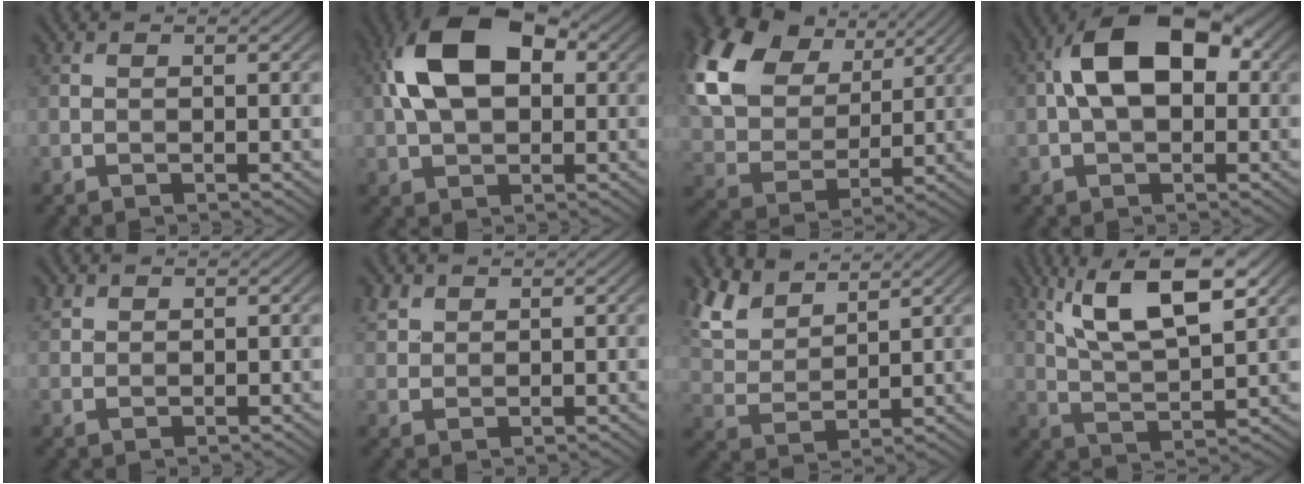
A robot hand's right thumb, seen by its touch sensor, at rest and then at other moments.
{"total": 12.1, "force": [2.4, 7.3, 9.4], "torque": [-0.193, 0.019, 0.033]}
{"total": 21.3, "force": [10.4, 15.0, 11.0], "torque": [-0.317, 0.041, 0.229]}
{"total": 11.5, "force": [1.4, 6.8, 9.2], "torque": [-0.163, 0.024, 0.011]}
{"total": 1.7, "force": [1.3, 1.0, 0.5], "torque": [-0.014, 0.003, 0.030]}
{"total": 2.7, "force": [1.9, 1.6, 0.9], "torque": [-0.026, 0.005, 0.043]}
{"total": 8.1, "force": [6.1, 3.5, 4.0], "torque": [-0.107, 0.012, 0.124]}
{"total": 12.4, "force": [6.3, 3.9, 9.9], "torque": [-0.190, 0.005, 0.109]}